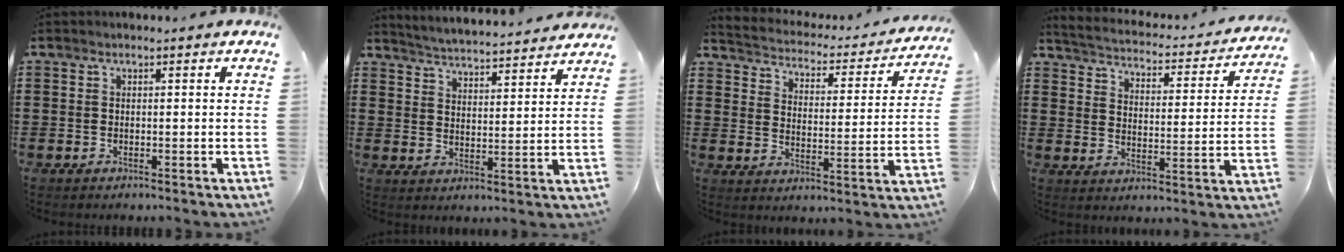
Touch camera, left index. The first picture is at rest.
{"total": 4.1, "force": [4.1, -0.5, 0.1], "torque": [-0.024, -0.034, 0.068]}
{"total": 2.6, "force": [2.5, 0.5, 0.3], "torque": [-0.026, -0.026, 0.034]}
{"total": 2.7, "force": [2.7, -0.1, 0.4], "torque": [-0.030, -0.027, 0.036]}